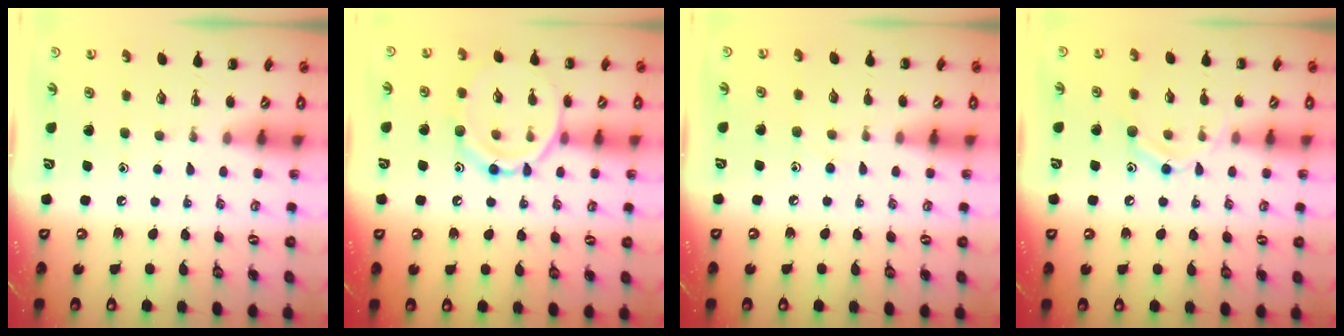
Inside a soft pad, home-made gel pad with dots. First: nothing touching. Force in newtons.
{"total": 12.8, "press": 12.8, "slide": 0.5}
{"total": 4.0, "press": 3.7, "slide": 1.6}
{"total": 10.1, "press": 10.0, "slide": 1.1}